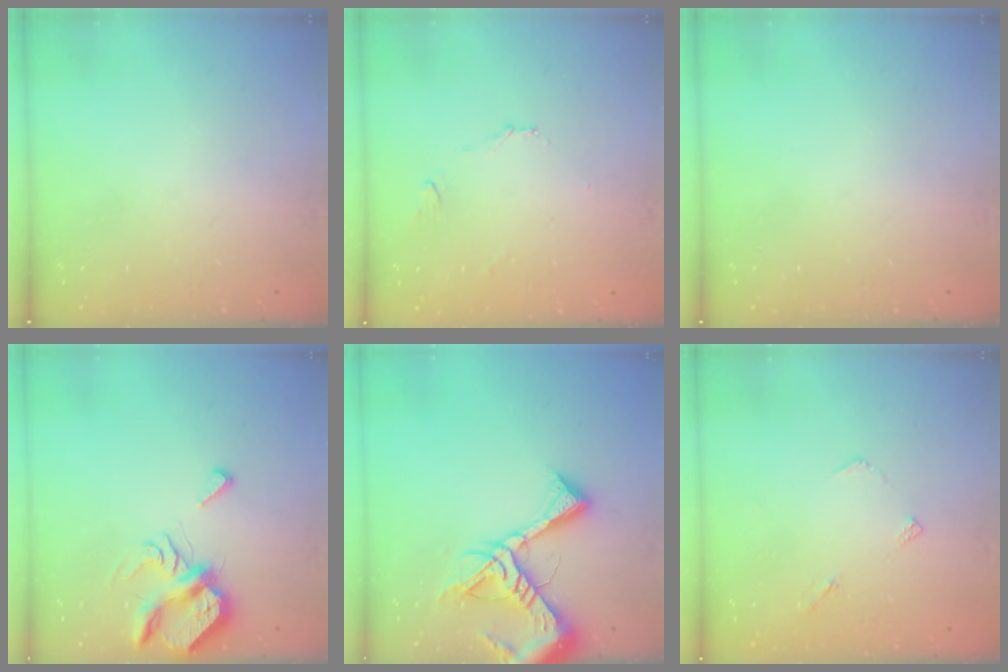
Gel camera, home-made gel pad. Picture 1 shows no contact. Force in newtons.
{"total": 2.7, "press": 2.6, "slide": 0.6}
{"total": 0.0}
{"total": 7.2, "press": 7.1, "slide": 0.9}
{"total": 16.0, "press": 15.9, "slide": 1.6}
{"total": 3.3, "press": 3.3, "slide": 0.3}